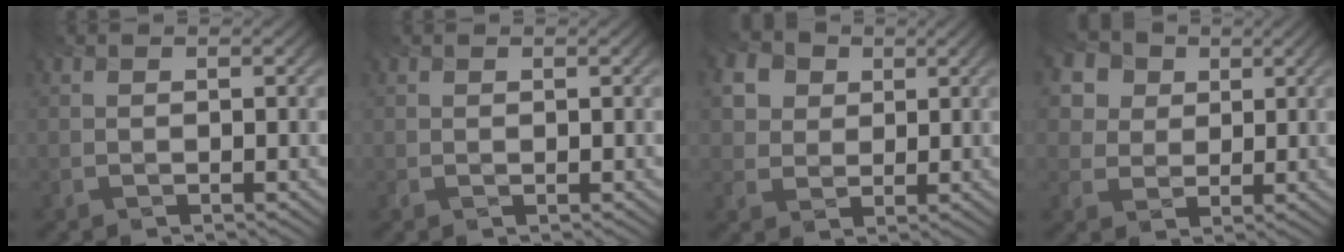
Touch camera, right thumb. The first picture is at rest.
{"total": 0.0}
{"total": 6.0, "force": [2.4, 5.0, 2.4], "torque": [-0.102, 0.006, 0.046]}
{"total": 7.0, "force": [3.5, 5.5, 2.7], "torque": [-0.109, 0.011, 0.055]}